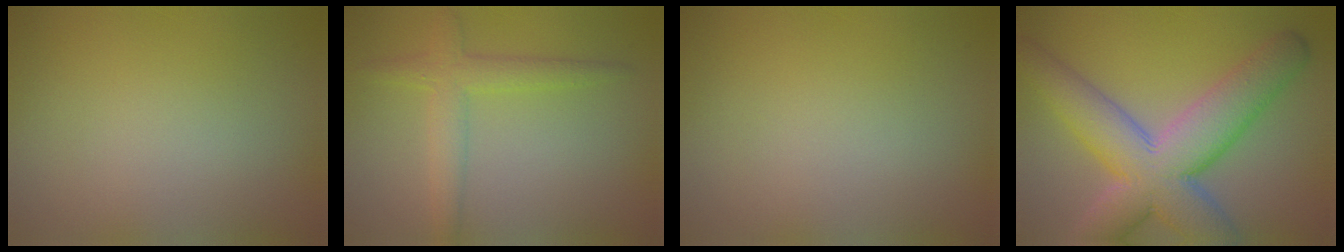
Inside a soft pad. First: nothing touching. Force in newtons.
{"total": 3.2, "press": 3.2, "slide": 0.1}
{"total": 0.0}
{"total": 10.2, "press": 10.2, "slide": 0.8}